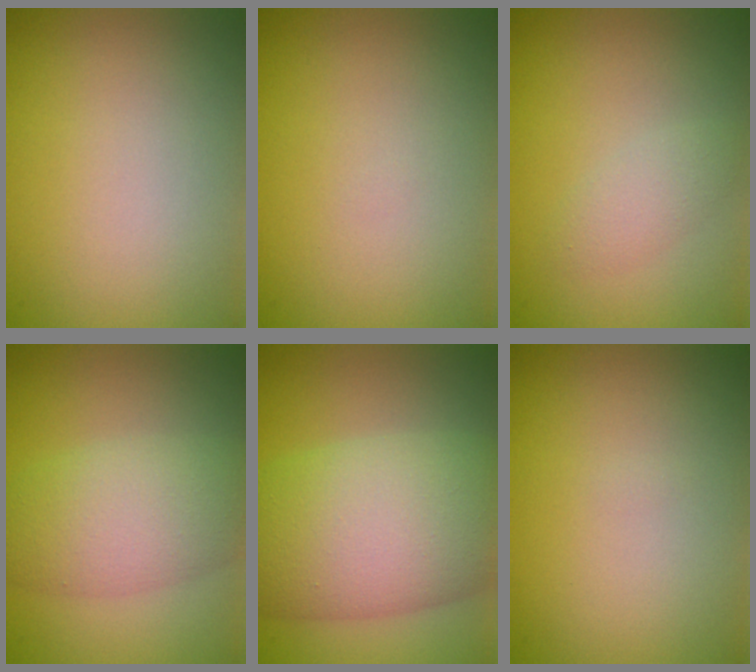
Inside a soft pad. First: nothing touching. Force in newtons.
{"total": 0.0}
{"total": 1.6, "press": 1.6, "slide": 0.1}
{"total": 5.8, "press": 5.8, "slide": 0.6}
{"total": 11.5, "press": 11.5, "slide": 0.4}
{"total": 0.0}